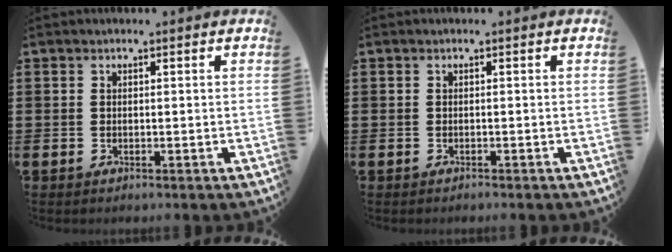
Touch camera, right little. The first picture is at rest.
{"total": 0.0}